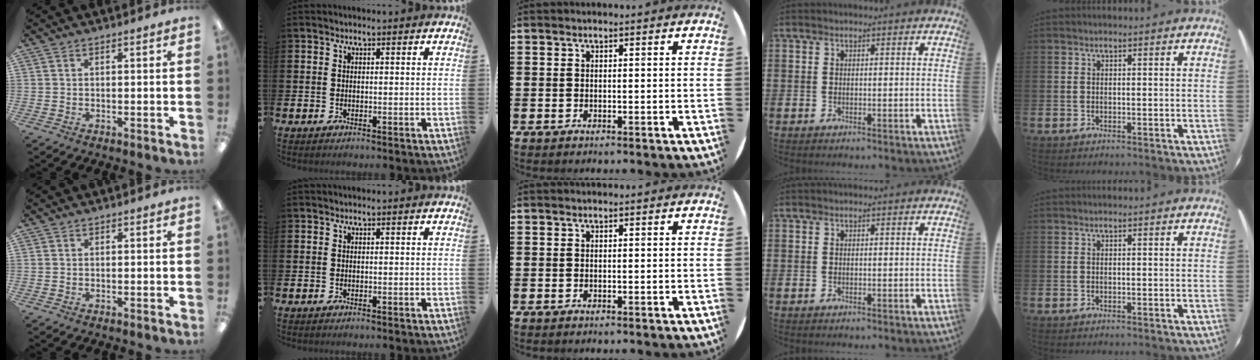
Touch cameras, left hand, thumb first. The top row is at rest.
{}